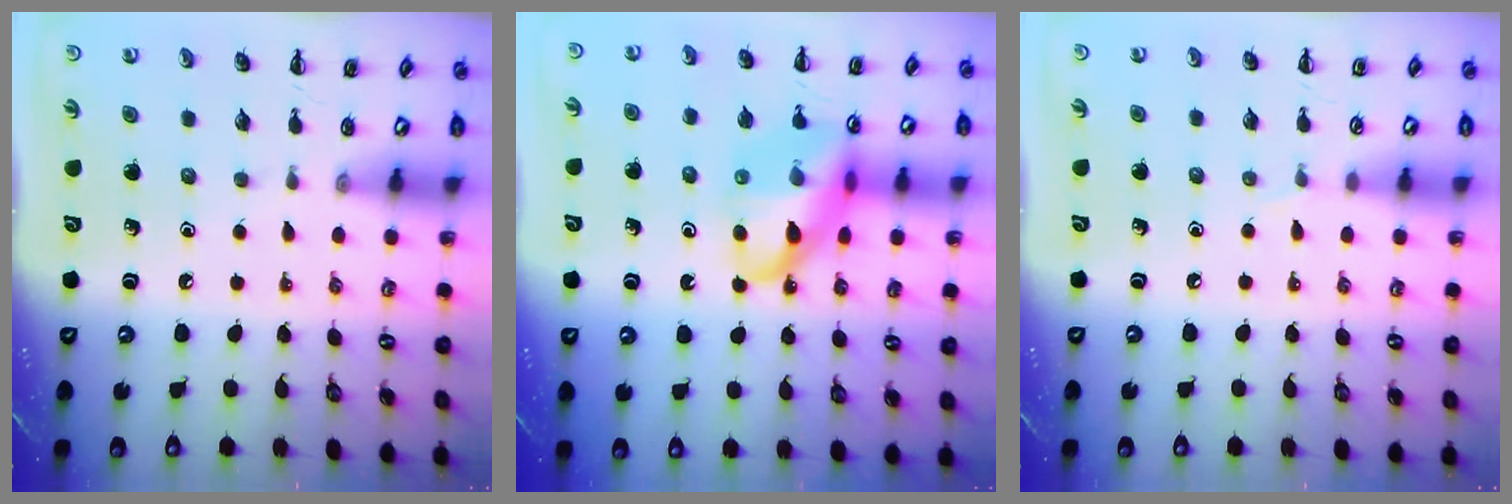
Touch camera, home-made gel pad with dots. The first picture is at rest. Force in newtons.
{"total": 16.8, "press": 16.5, "slide": 3.2}
{"total": 2.9, "press": 2.7, "slide": 1.1}